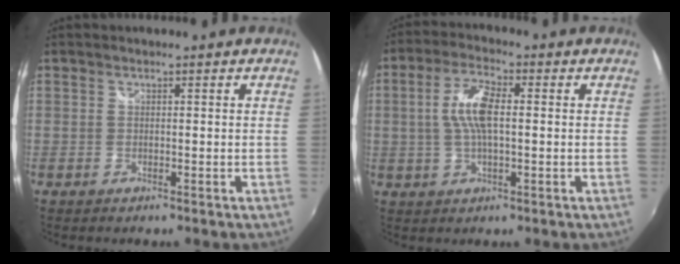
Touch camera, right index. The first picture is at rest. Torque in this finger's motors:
{"motor_torque": [0.27, -0.06, 0.28, 0.13]}